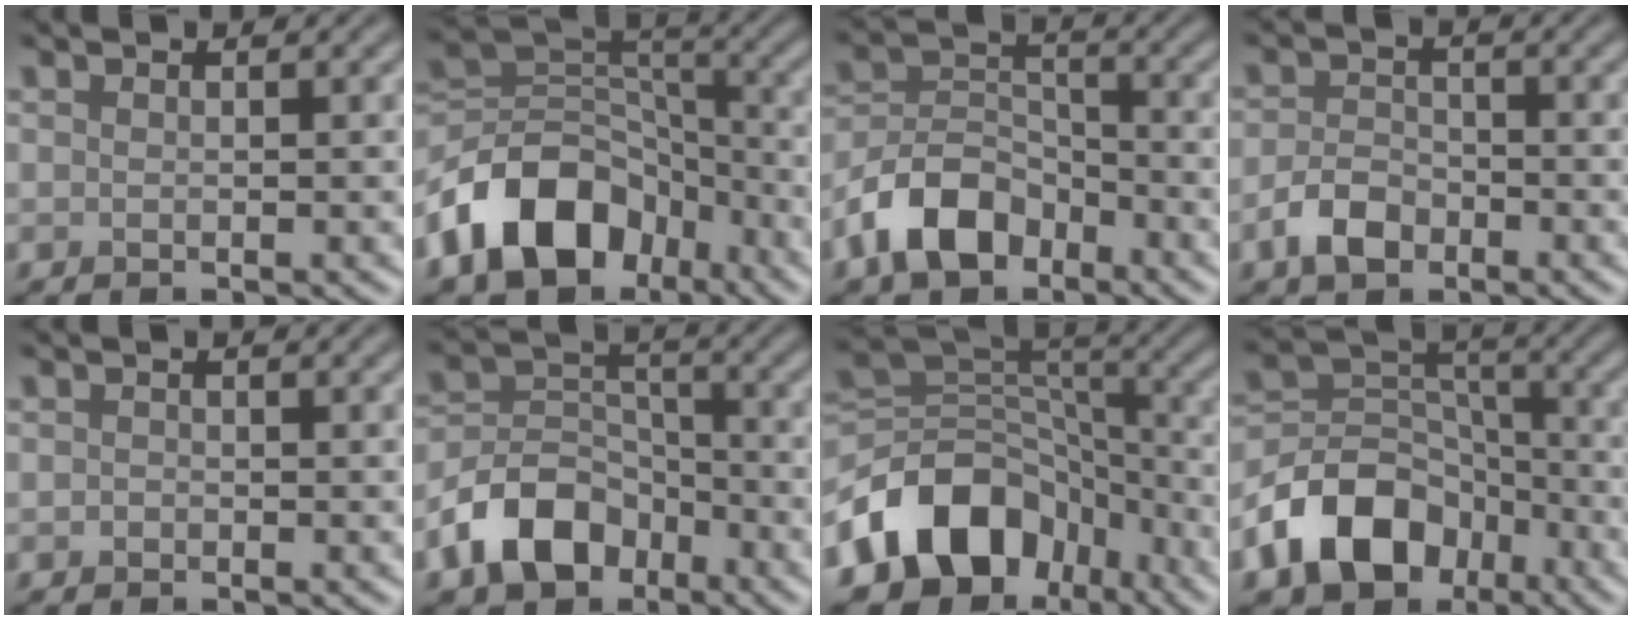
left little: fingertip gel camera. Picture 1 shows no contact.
{"total": 11.1, "force": [-6.1, 7.4, 5.7], "torque": [-0.097, 0.009, -0.123]}
{"total": 6.6, "force": [-4.0, 4.1, 3.2], "torque": [-0.060, 0.001, -0.088]}
{"total": 3.3, "force": [-1.9, 2.1, 1.8], "torque": [-0.034, 0.004, -0.041]}
{"total": 0.5, "force": [-0.2, 0.4, 0.2], "torque": [-0.001, -0.004, -0.005]}
{"total": 7.4, "force": [-4.3, 4.9, 3.5], "torque": [-0.058, -0.001, -0.092]}
{"total": 11.2, "force": [-5.8, 8.0, 5.4], "torque": [-0.082, 0.012, -0.114]}
{"total": 9.6, "force": [-5.1, 6.6, 4.7], "torque": [-0.082, -0.001, -0.103]}